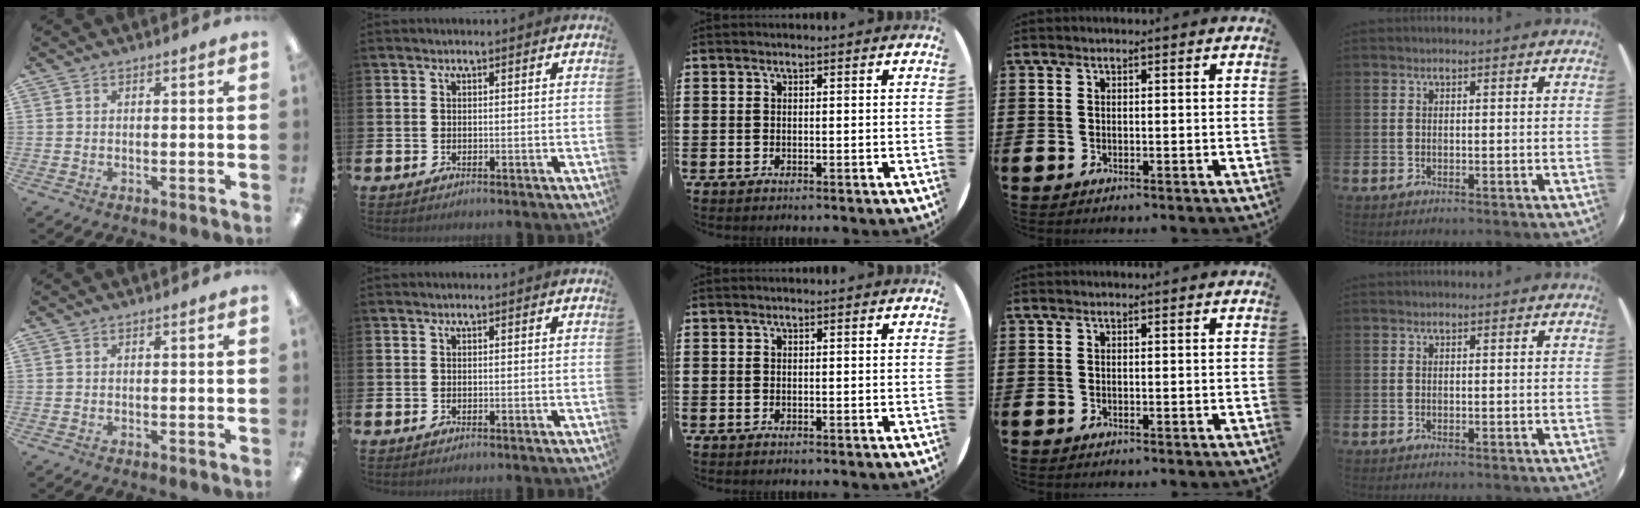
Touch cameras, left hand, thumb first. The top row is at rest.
{}